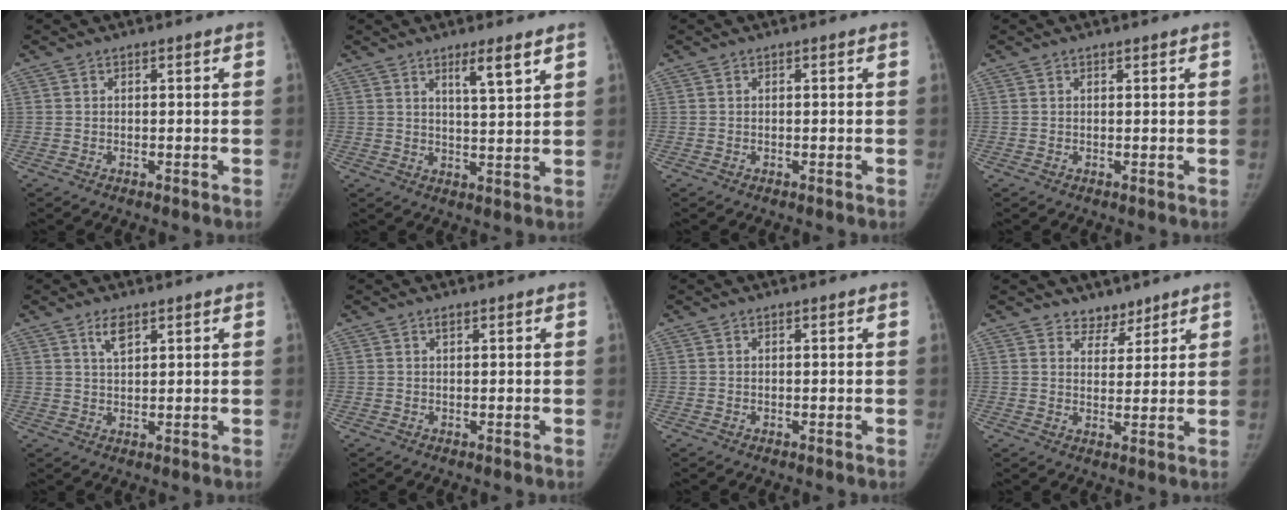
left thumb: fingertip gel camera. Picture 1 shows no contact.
{"total": 5.4, "force": [3.4, 0.4, 4.1], "torque": [-0.065, -0.029, 0.059]}
{"total": 0.0}
{"total": 0.0}
{"total": 3.3, "force": [2.1, 1.2, 2.2], "torque": [-0.037, -0.008, 0.042]}
{"total": 0.5, "force": [0.4, 0.2, 0.4], "torque": [-0.008, 0.001, 0.006]}
{"total": 0.0}
{"total": 3.8, "force": [3.2, 2.1, 0.1], "torque": [0.028, -0.023, 0.049]}